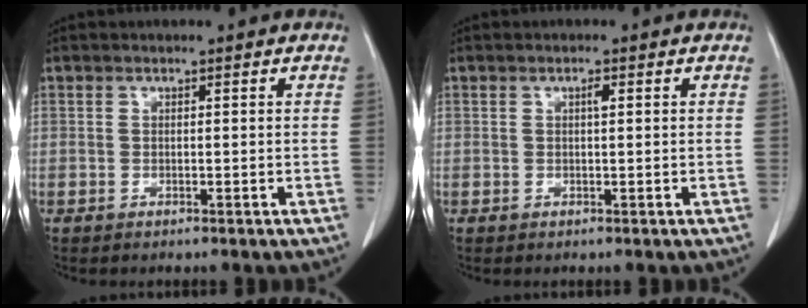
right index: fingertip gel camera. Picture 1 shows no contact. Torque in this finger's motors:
{"motor_torque": [0.13, 0.09, 0.02, 0.01]}